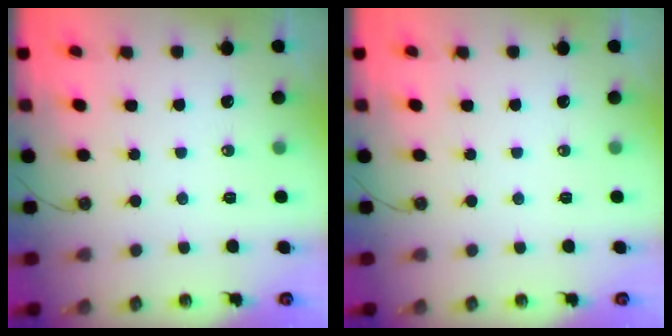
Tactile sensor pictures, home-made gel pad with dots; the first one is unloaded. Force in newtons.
{"total": 0.0}